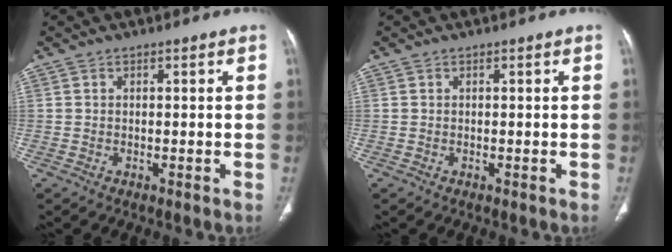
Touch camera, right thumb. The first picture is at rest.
{"total": 0.0}